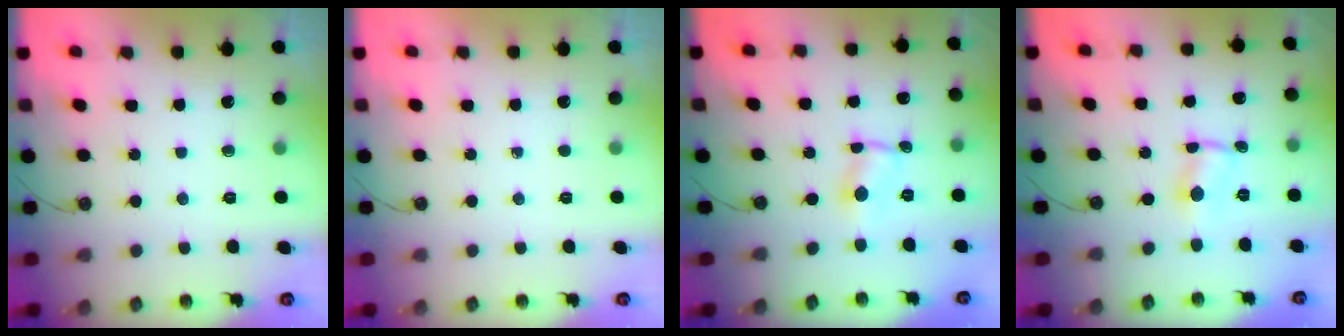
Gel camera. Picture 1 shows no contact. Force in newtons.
{"total": 0.0}
{"total": 1.0, "press": 1.0, "slide": 0.1}
{"total": 1.0, "press": 0.6, "slide": 0.8}